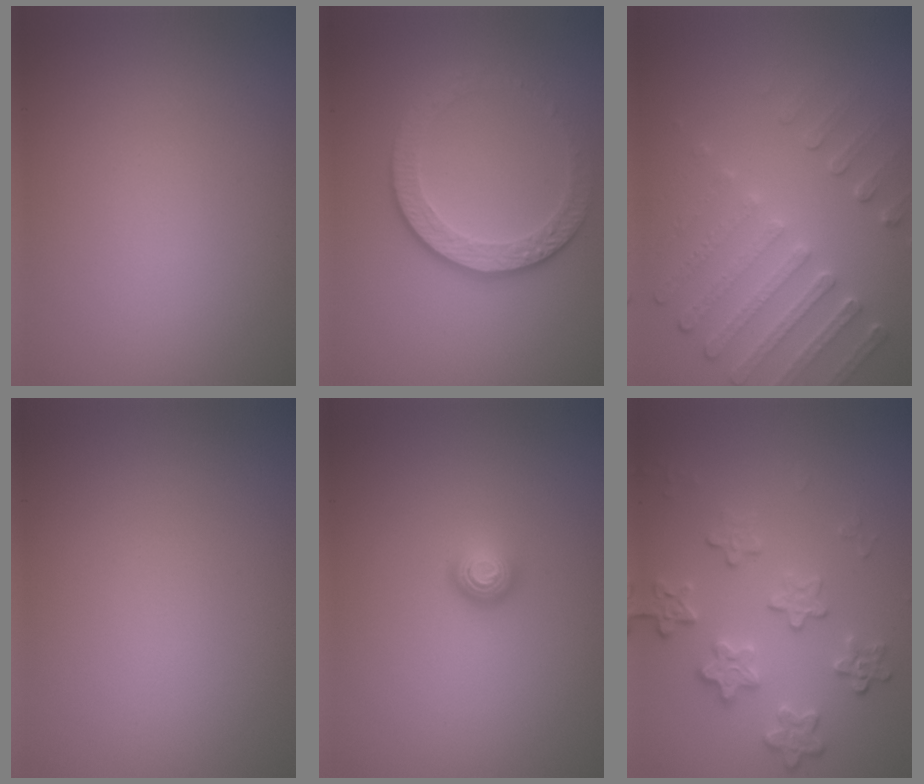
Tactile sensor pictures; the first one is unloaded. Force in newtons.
{"total": 4.2, "press": 3.1, "slide": 2.8}
{"total": 4.9, "press": 3.7, "slide": 3.3}
{"total": 0.0}
{"total": 1.5, "press": 1.0, "slide": 1.1}
{"total": 3.9, "press": 3.2, "slide": 2.2}